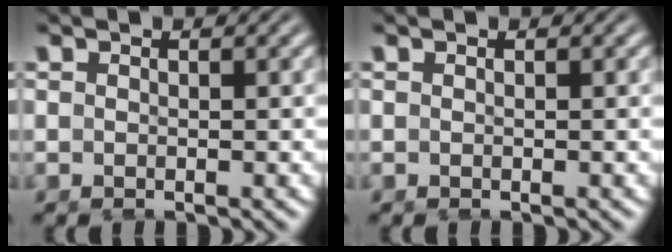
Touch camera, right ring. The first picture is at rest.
{"total": 0.0}